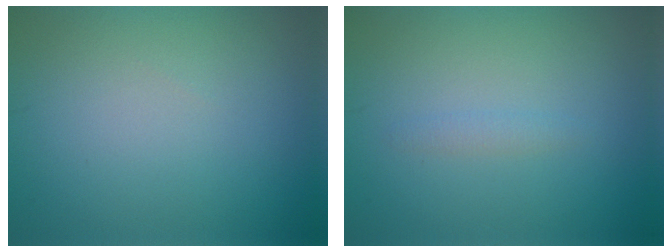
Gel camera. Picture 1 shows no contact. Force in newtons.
{"total": 0.8, "press": 0.8, "slide": 0.0}